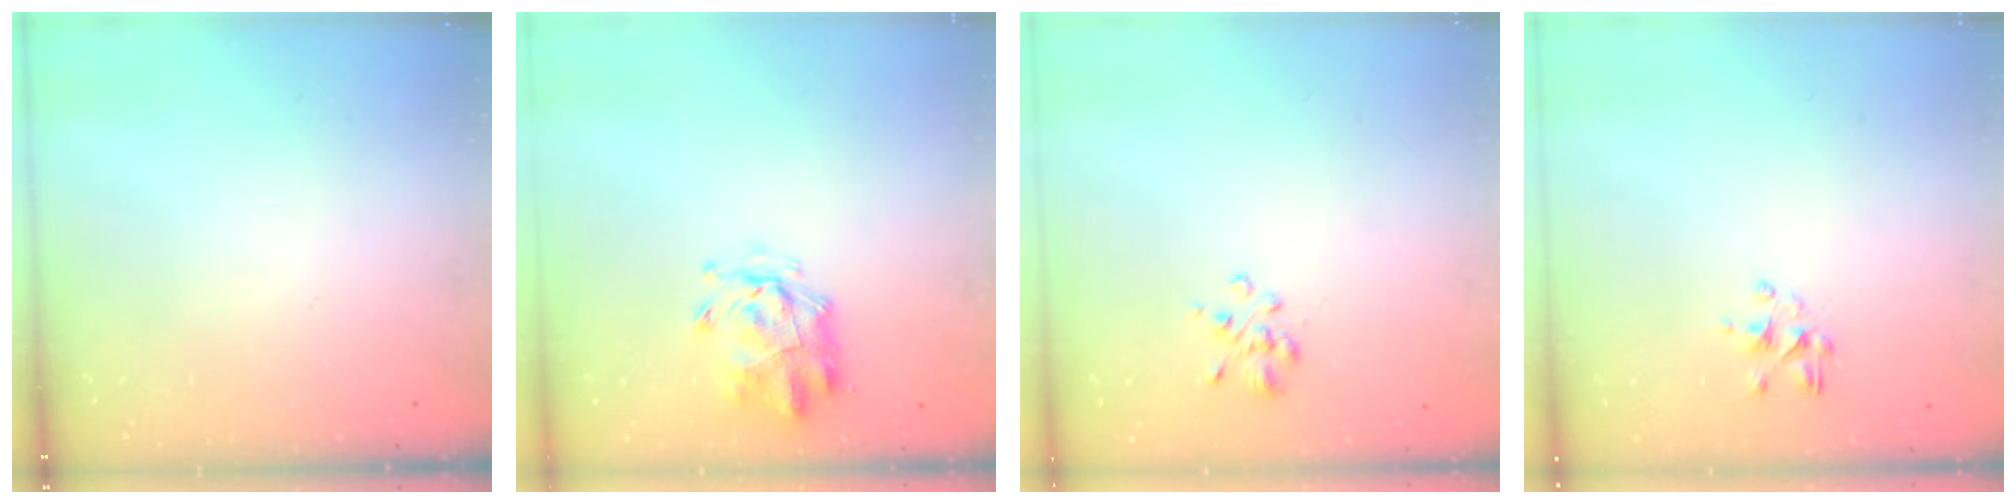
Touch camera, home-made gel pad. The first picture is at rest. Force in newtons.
{"total": 3.4, "press": 3.1, "slide": 1.5}
{"total": 1.9, "press": 1.7, "slide": 0.8}
{"total": 2.1, "press": 1.9, "slide": 0.9}